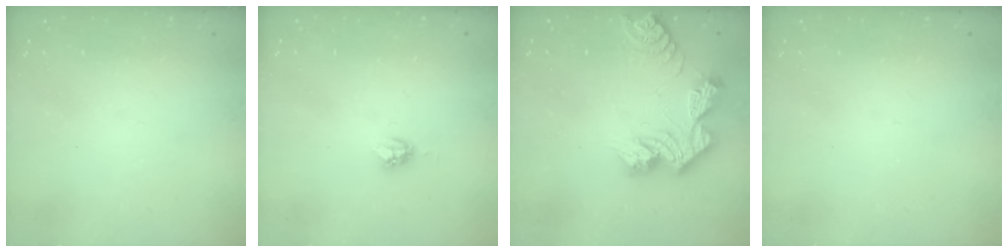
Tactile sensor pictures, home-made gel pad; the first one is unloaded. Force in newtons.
{"total": 3.4, "press": 3.4, "slide": 0.4}
{"total": 13.0, "press": 13.0, "slide": 1.1}
{"total": 0.0}